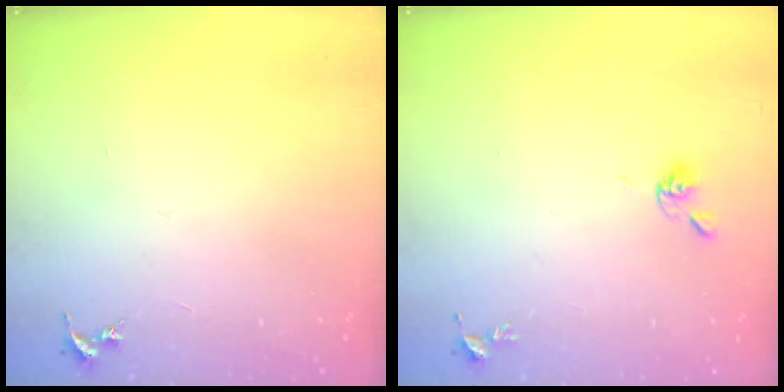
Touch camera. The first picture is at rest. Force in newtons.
{"total": 5.6, "press": 5.6, "slide": 1.0}